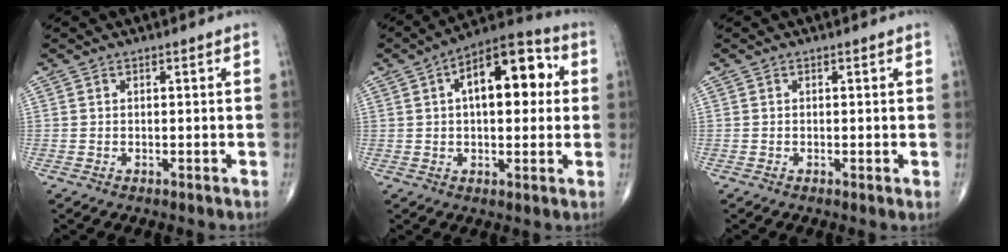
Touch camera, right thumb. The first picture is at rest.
{"total": 15.6, "force": [3.4, 7.7, 13.1], "torque": [-0.163, 0.026, 0.044]}
{"total": 0.6, "force": [0.0, 0.1, 0.6], "torque": [-0.013, -0.003, -0.003]}